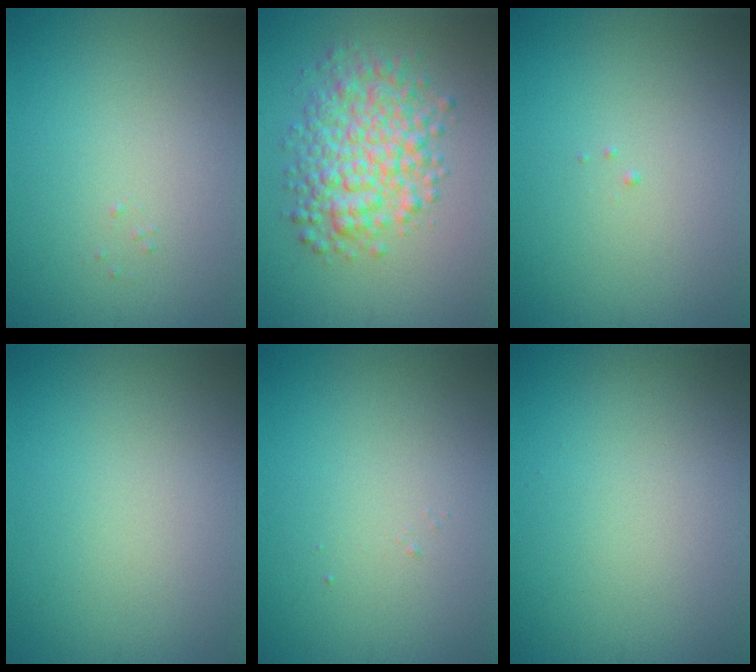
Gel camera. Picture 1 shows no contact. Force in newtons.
{"total": 5.9, "press": 5.9, "slide": 0.2}
{"total": 0.0}
{"total": 0.0}
{"total": 0.0}
{"total": 0.0}